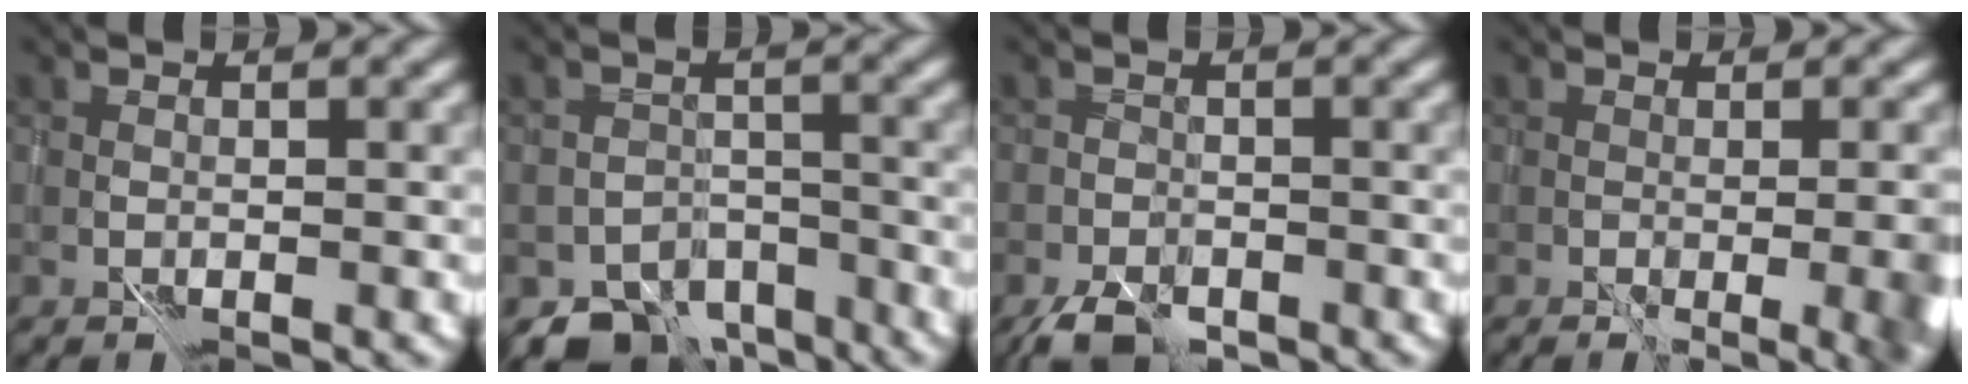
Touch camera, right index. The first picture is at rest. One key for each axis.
{"total": 6.1, "fx": -4.9, "fy": 3.3, "fz": 1.6, "tx": -0.006, "ty": -0.005, "tz": -0.069}
{"total": 3.1, "fx": -2.2, "fy": 1.5, "fz": 1.6, "tx": -0.021, "ty": -0.001, "tz": -0.041}
{"total": 6.8, "fx": -1.1, "fy": 2.7, "fz": 6.1, "tx": -0.045, "ty": -0.005, "tz": 0.013}